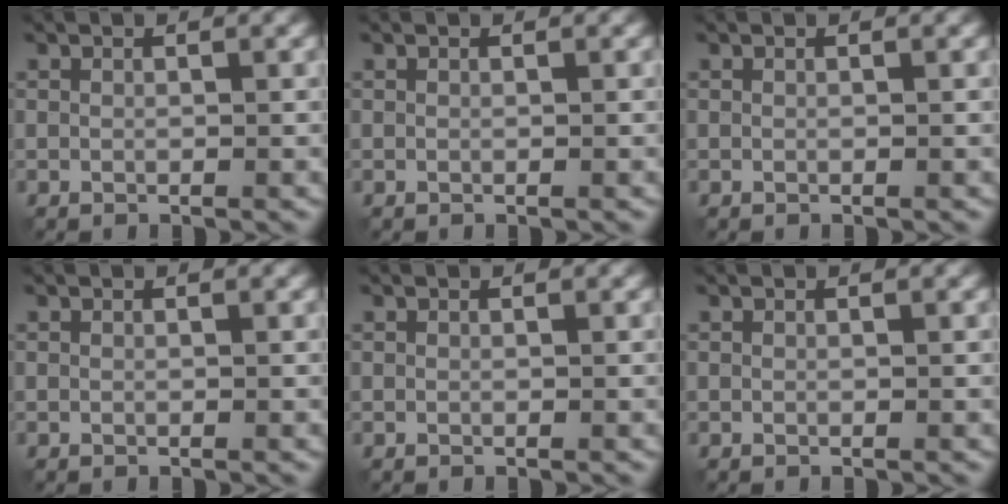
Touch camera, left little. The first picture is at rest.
{"total": 0.0}
{"total": 0.0}
{"total": 0.0}
{"total": 0.0}
{"total": 0.0}